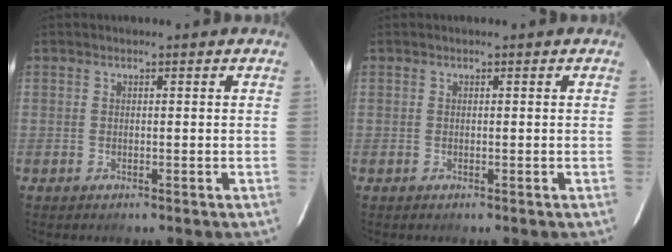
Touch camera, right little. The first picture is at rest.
{"total": 0.0}